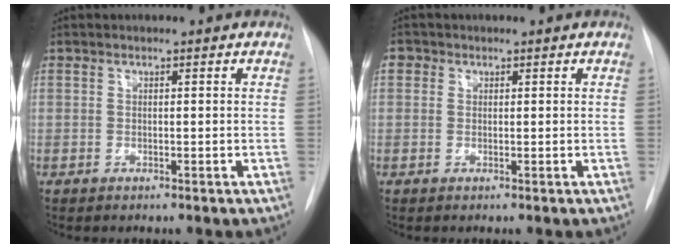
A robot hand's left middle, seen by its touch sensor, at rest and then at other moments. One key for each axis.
{"total": 1.4, "fx": 0.5, "fy": 1.3, "fz": 0.3, "tx": 0.004, "ty": 0.006, "tz": 0.004}